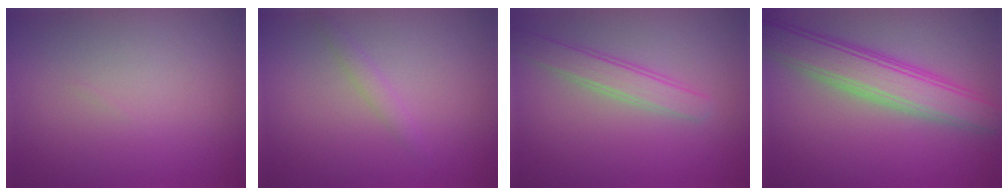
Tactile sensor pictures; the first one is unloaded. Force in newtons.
{"total": 1.1, "press": 1.1, "slide": 0.0}
{"total": 2.7, "press": 2.7, "slide": 0.1}
{"total": 6.0, "press": 6.0, "slide": 0.3}